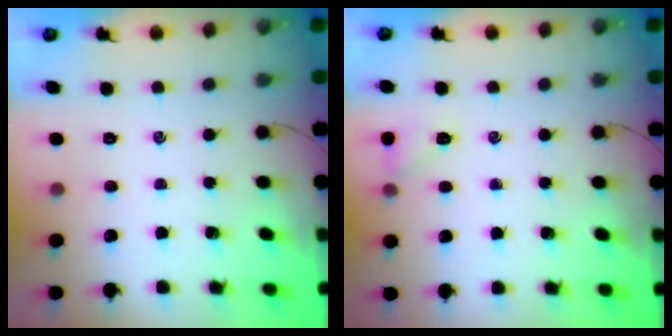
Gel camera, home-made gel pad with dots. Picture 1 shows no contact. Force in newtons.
{"total": 6.4, "press": 6.2, "slide": 1.9}